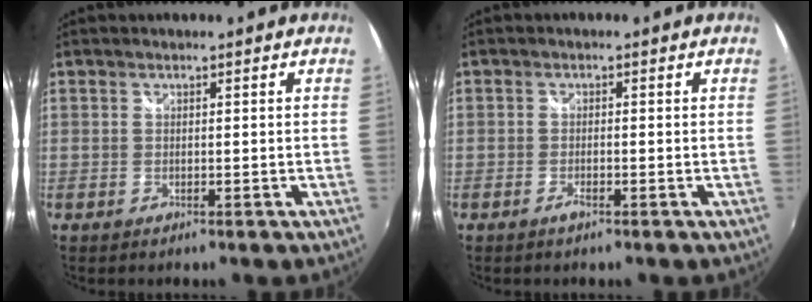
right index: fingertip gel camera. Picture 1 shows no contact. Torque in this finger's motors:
{"motor_torque": [0.23, 0.62, 0.06, 0.02]}